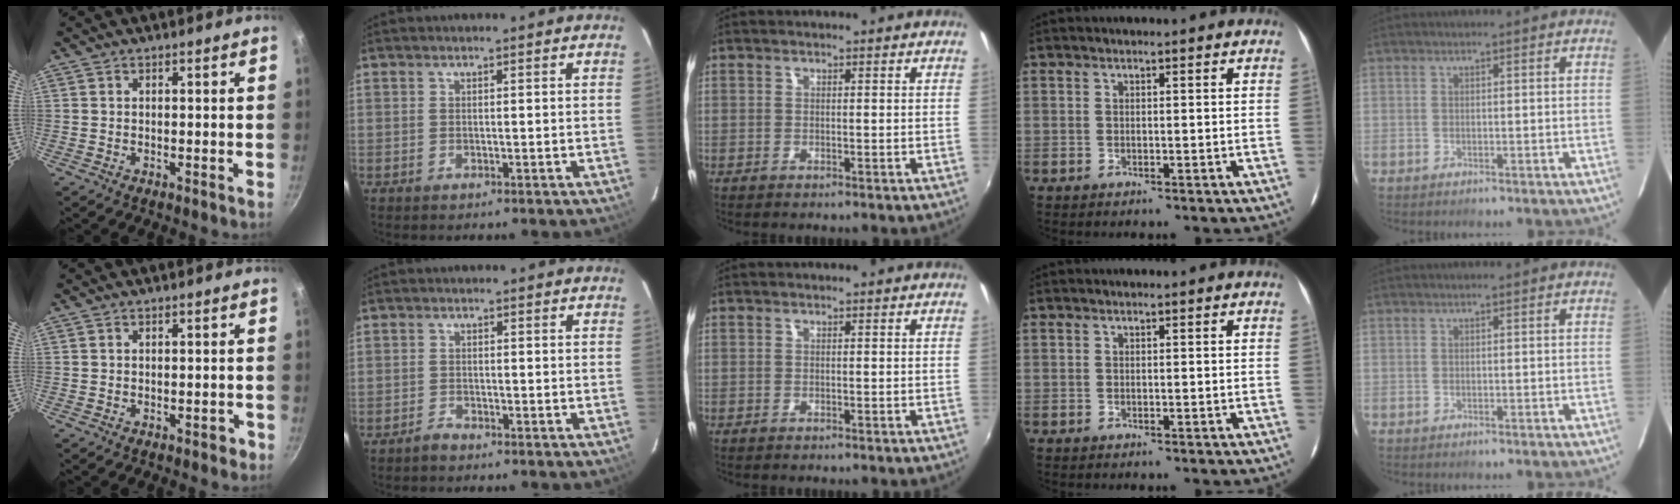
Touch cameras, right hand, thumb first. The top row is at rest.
{"thumb": {"total": 1.4, "force": [-0.7, 0.8, 0.8], "torque": [-0.002, 0.015, -0.001]}, "index": {"total": 1.4, "force": [-1.3, 0.7, 0.0], "torque": [-0.002, 0.003, -0.024]}}